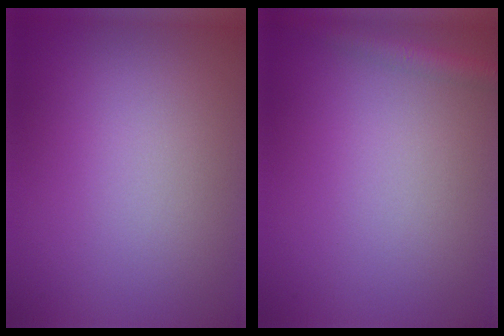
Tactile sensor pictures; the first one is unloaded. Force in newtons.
{"total": 1.8, "press": 1.8, "slide": 0.1}